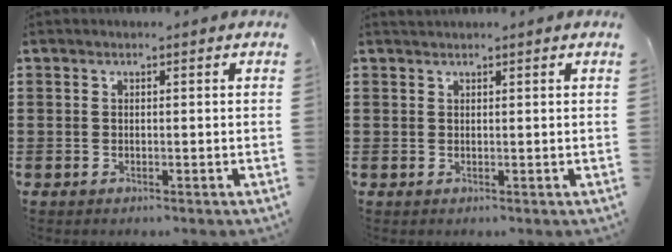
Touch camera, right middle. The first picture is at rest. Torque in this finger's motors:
{"motor_torque": [-0.10, 0.10, -0.07, -0.01]}